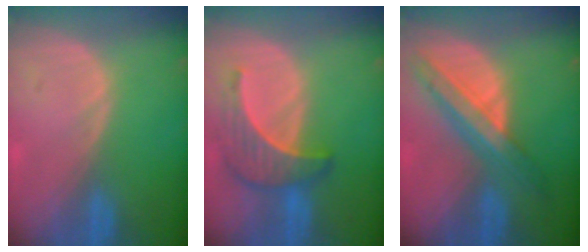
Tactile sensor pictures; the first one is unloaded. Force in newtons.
{"total": 6.5, "press": 6.5, "slide": 0.3}
{"total": 8.4, "press": 7.1, "slide": 4.5}